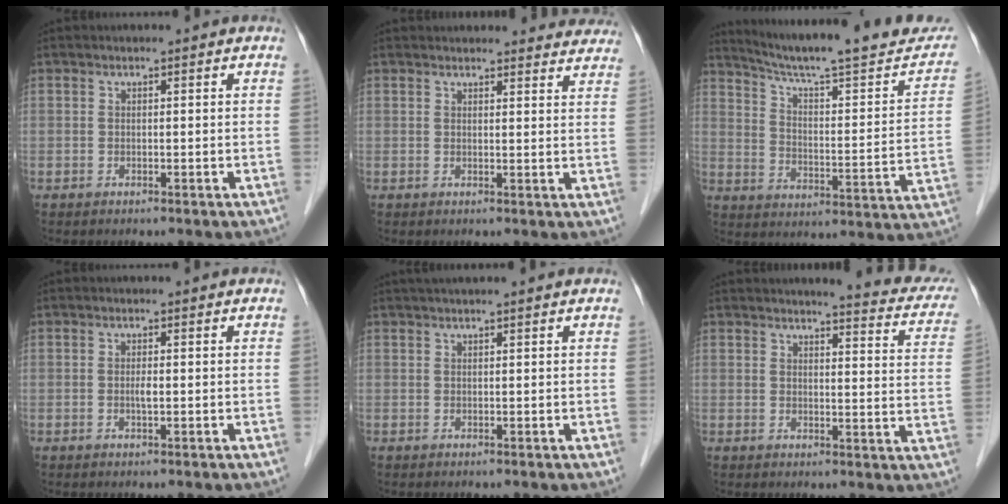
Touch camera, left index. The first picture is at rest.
{"total": 14.5, "force": [14.0, 3.0, 2.6], "torque": [0.000, 0.002, 0.142]}
{"total": 23.4, "force": [20.7, 2.9, 10.5], "torque": [-0.154, -0.026, 0.277]}
{"total": 1.1, "force": [-0.1, 0.2, 1.1], "torque": [-0.023, -0.001, -0.002]}
{"total": 3.3, "force": [2.8, -0.4, 1.8], "torque": [-0.018, 0.035, 0.046]}
{"total": 11.9, "force": [10.9, 1.4, 4.8], "torque": [-0.039, -0.040, 0.097]}